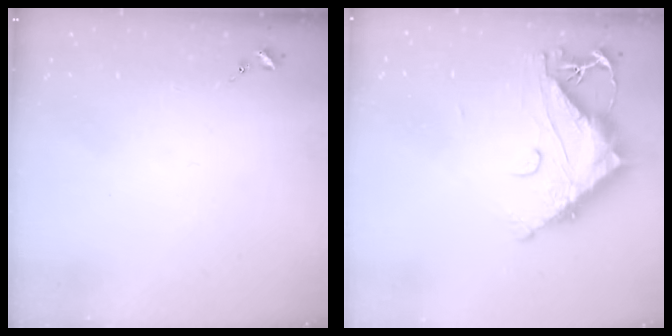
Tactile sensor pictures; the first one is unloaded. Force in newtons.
{"total": 15.1, "press": 15.1, "slide": 1.2}